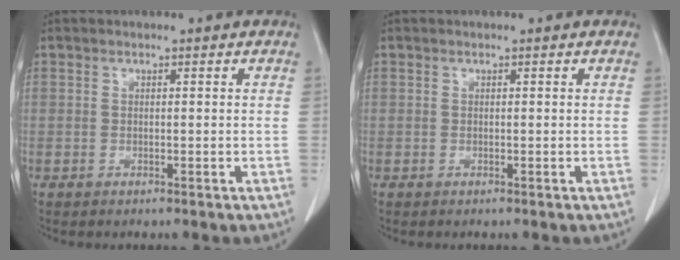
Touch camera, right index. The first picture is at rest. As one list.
[{"total": 0.0}]